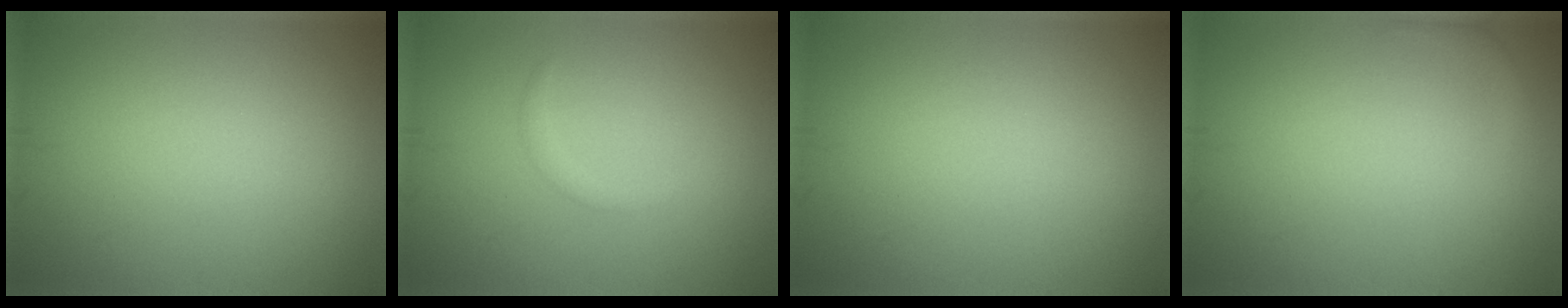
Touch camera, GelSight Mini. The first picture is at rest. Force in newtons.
{"total": 0.9, "press": 0.9, "slide": 0.1}
{"total": 0.0}
{"total": 1.0, "press": 1.0, "slide": 0.2}